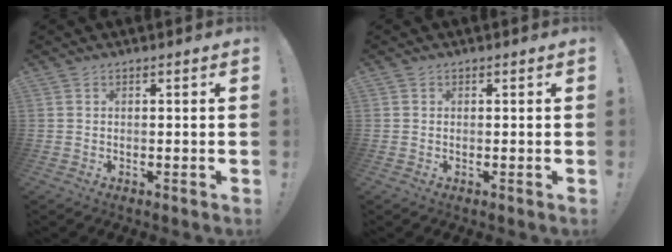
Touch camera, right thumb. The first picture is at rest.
{"total": 0.0}